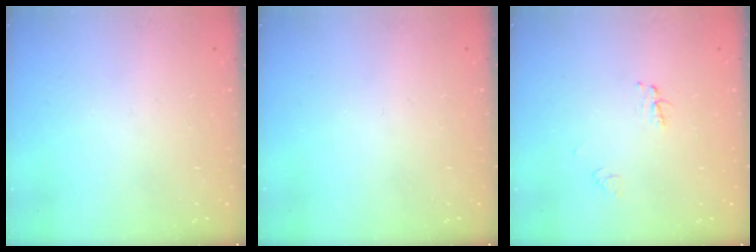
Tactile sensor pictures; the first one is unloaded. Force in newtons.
{"total": 0.0}
{"total": 4.3, "press": 4.3, "slide": 0.4}